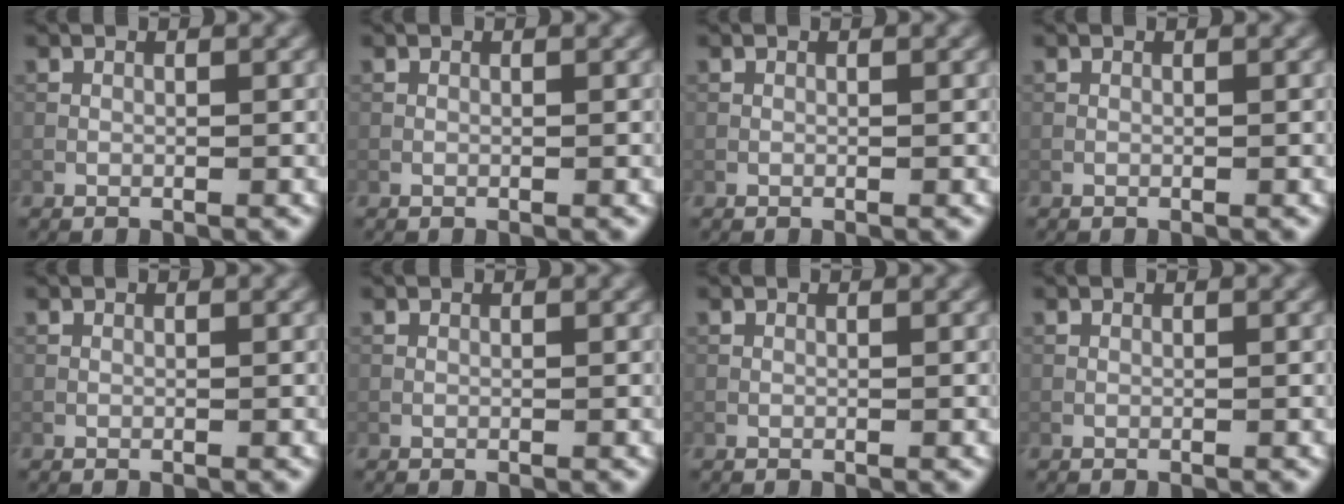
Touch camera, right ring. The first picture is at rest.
{"total": 0.0}
{"total": 0.0}
{"total": 0.0}
{"total": 0.0}
{"total": 0.0}
{"total": 0.0}
{"total": 0.0}